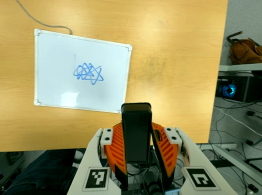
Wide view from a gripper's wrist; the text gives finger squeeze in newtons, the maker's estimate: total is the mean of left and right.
{"total": 5.4, "left": 5.0, "right": 5.8}